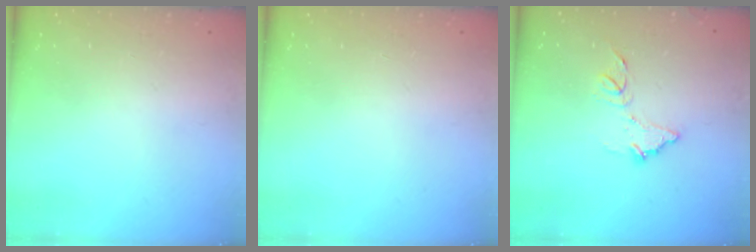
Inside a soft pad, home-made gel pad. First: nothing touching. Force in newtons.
{"total": 0.0}
{"total": 9.3, "press": 9.3, "slide": 0.6}